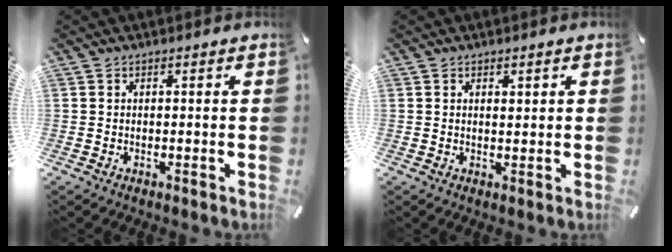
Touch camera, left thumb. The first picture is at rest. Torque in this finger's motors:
{"motor_torque": [-0.20, -0.62, -0.08, 0.03, 0.07]}